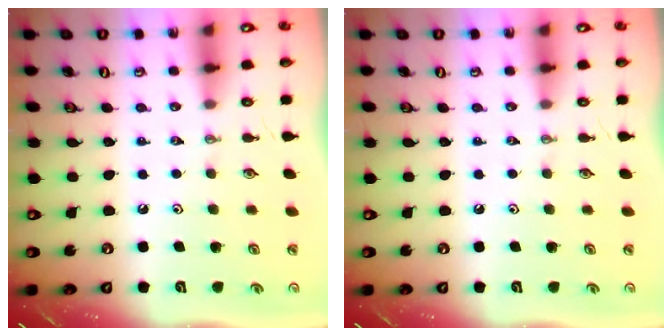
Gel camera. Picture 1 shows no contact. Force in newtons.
{"total": 0.0}